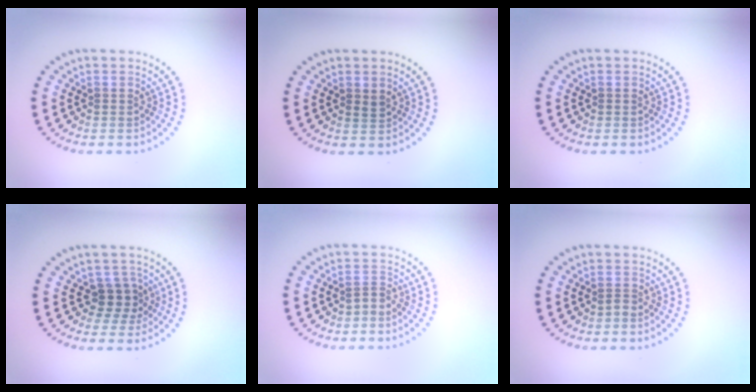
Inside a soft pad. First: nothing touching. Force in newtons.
{"total": 0.9, "press": 0.8, "slide": 0.3}
{"total": 0.0}
{"total": 2.4, "press": 1.9, "slide": 1.6}
{"total": 0.9, "press": 0.3, "slide": 0.8}
{"total": 0.7, "press": 0.4, "slide": 0.6}